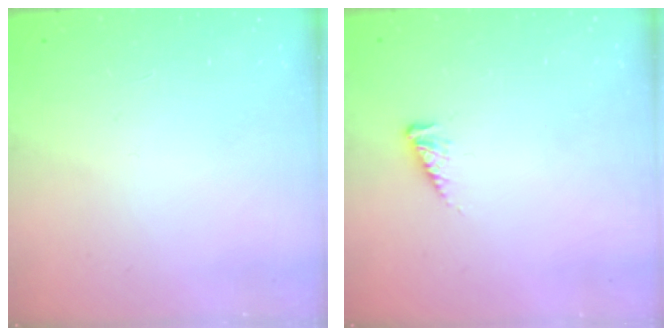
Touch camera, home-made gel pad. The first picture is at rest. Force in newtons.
{"total": 3.6, "press": 3.6, "slide": 0.5}